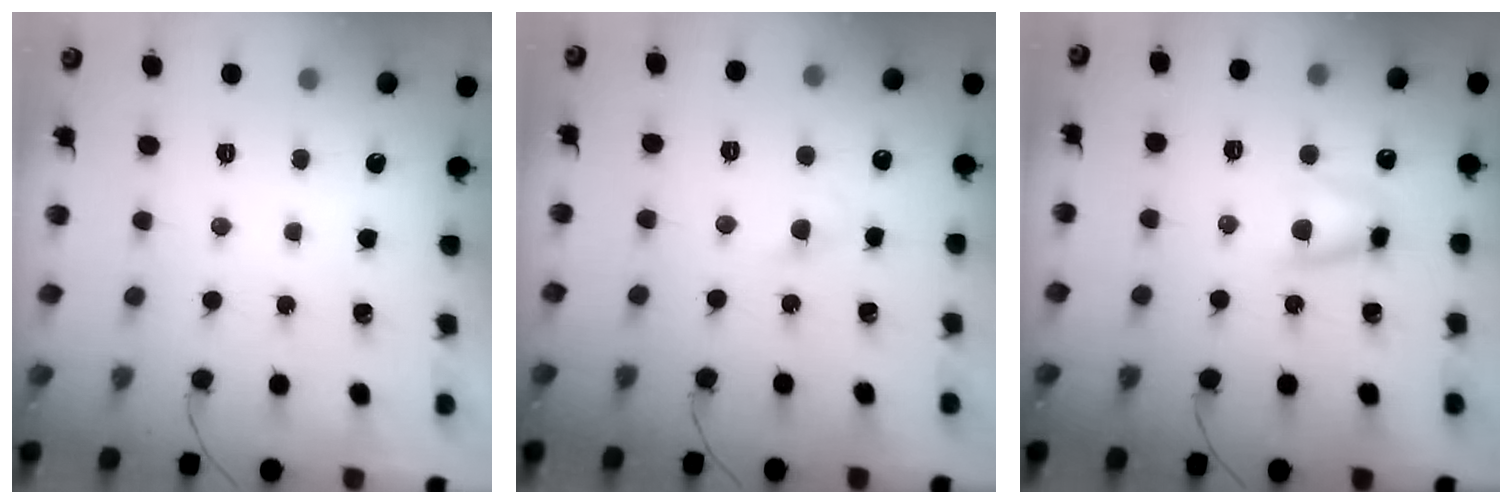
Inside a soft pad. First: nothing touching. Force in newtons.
{"total": 2.5, "press": 2.3, "slide": 1.0}
{"total": 6.8, "press": 6.8, "slide": 1.0}